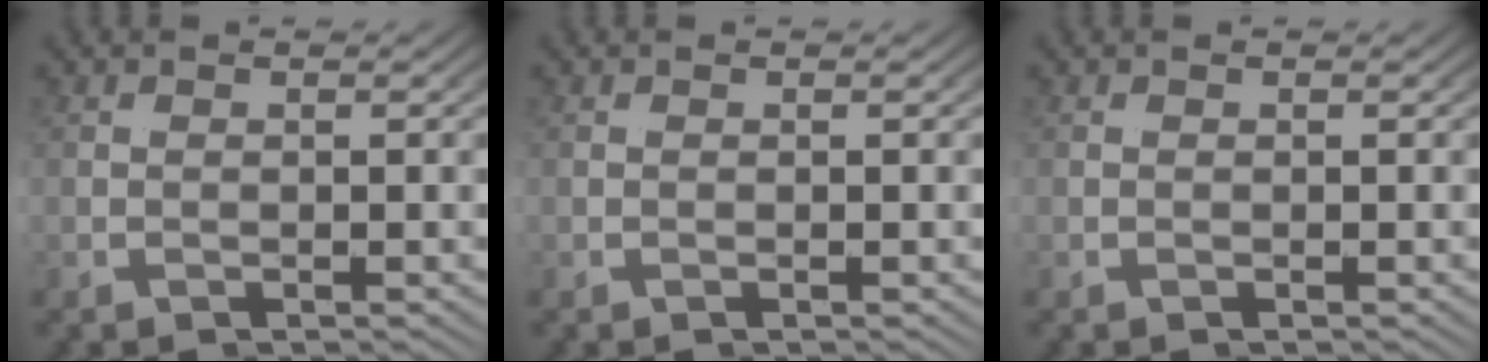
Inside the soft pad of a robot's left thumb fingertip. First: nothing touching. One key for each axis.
{"total": 0.0}
{"total": 0.0}